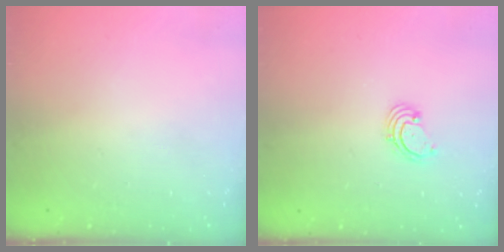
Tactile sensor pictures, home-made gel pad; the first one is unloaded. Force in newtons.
{"total": 1.6, "press": 1.6, "slide": 0.2}